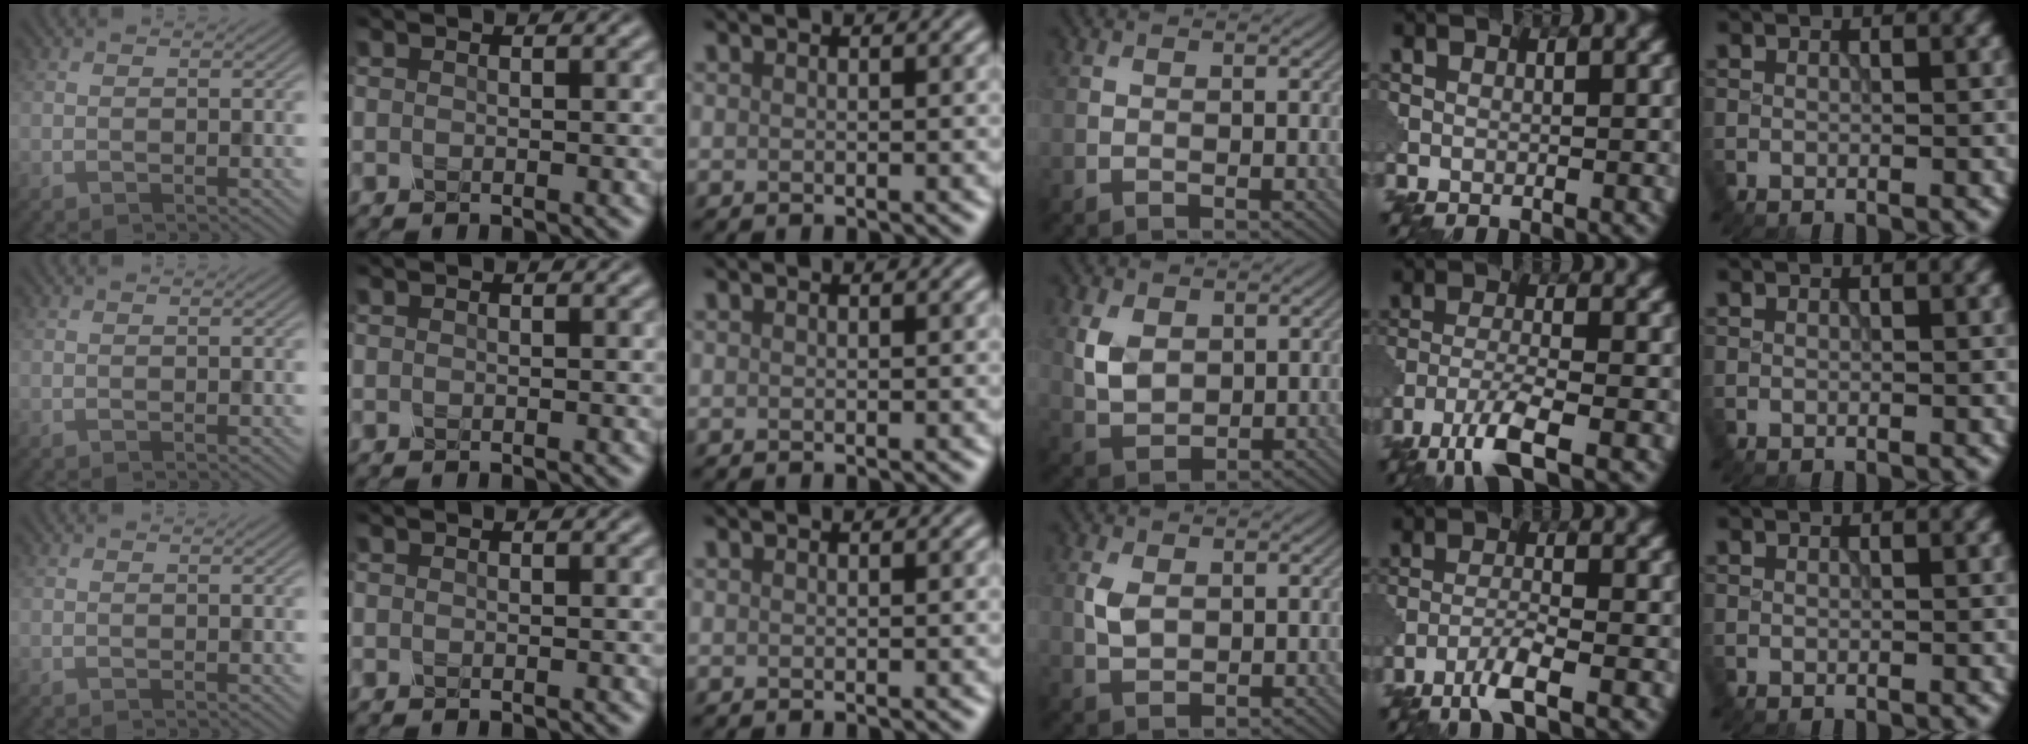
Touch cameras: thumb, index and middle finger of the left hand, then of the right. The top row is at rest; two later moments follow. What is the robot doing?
{"motion": "squeeze", "object": "clothespin"}